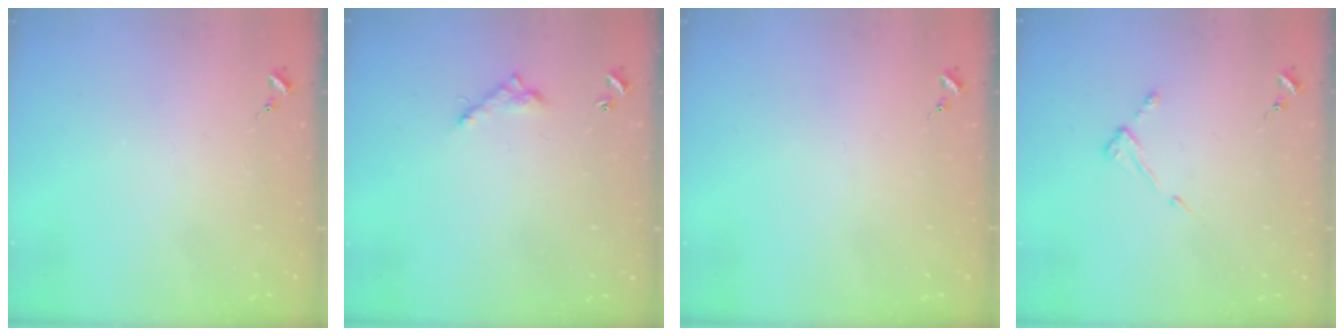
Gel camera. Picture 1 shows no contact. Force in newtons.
{"total": 6.2, "press": 6.2, "slide": 0.4}
{"total": 0.0}
{"total": 4.4, "press": 4.3, "slide": 0.7}